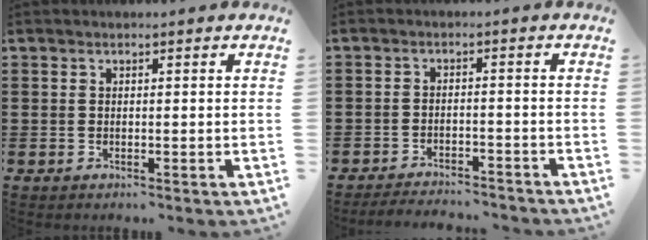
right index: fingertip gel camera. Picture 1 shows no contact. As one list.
[{"total": 3.1, "force": [-3.1, 0.2, 0.1], "torque": [-0.007, 0.000, -0.066]}]